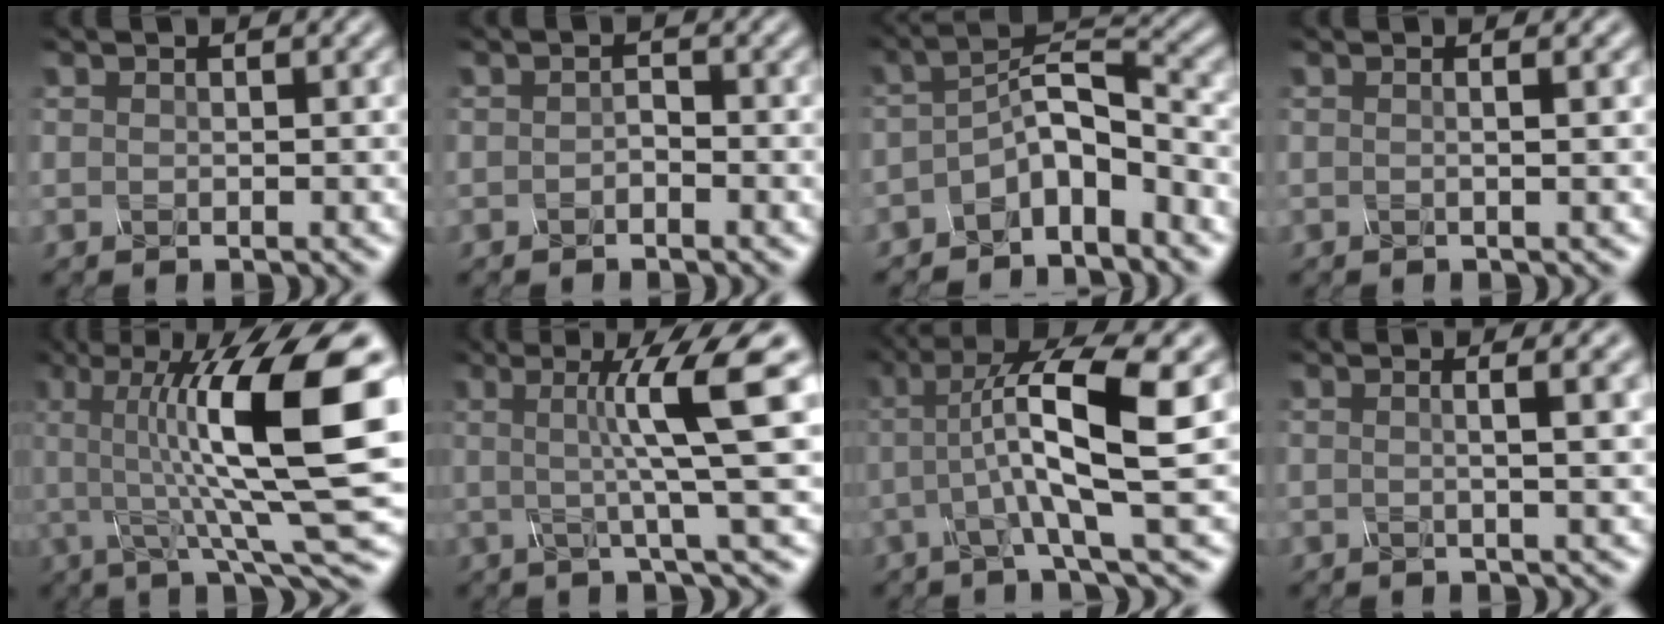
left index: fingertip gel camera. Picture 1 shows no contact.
{"total": 0.7, "force": [-0.6, 0.3, 0.3], "torque": [-0.010, -0.001, -0.009]}
{"total": 4.7, "force": [-2.7, 1.6, 3.5], "torque": [-0.063, 0.011, -0.054]}
{"total": 1.6, "force": [0.2, 0.7, 1.5], "torque": [-0.011, 0.000, -0.020]}
{"total": 13.3, "force": [1.7, 2.8, 12.8], "torque": [-0.202, 0.009, 0.029]}
{"total": 8.2, "force": [1.1, 1.0, 8.1], "torque": [-0.118, 0.010, 0.018]}
{"total": 8.6, "force": [0.8, 1.5, 8.5], "torque": [-0.132, 0.010, 0.012]}
{"total": 4.7, "force": [1.0, 1.7, 4.3], "torque": [-0.036, 0.020, -0.019]}